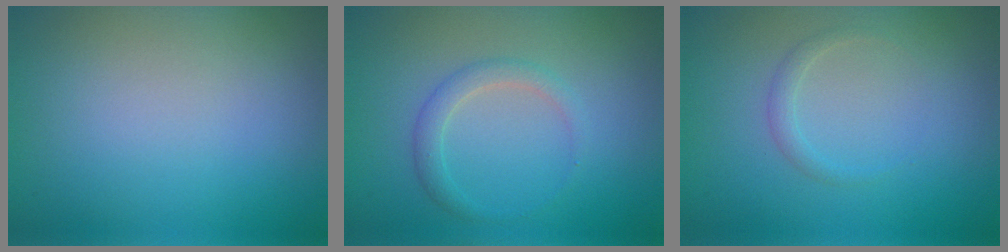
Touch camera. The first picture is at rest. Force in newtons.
{"total": 1.8, "press": 1.8, "slide": 0.0}
{"total": 1.0, "press": 1.0, "slide": 0.1}